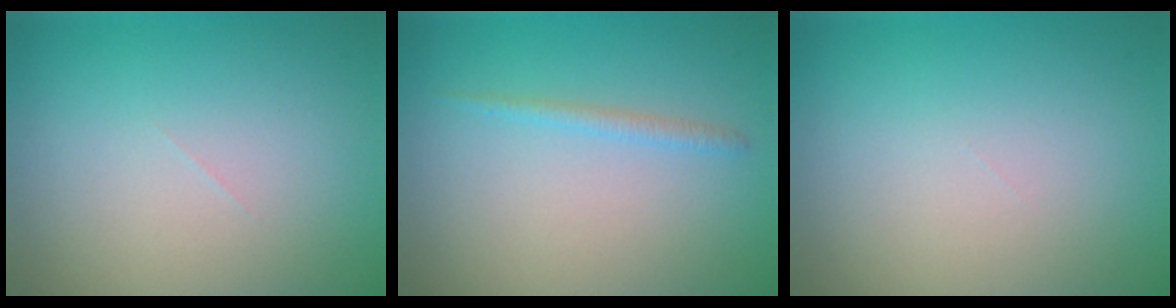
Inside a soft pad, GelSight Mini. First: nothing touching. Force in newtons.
{"total": 1.0, "press": 1.0, "slide": 0.1}
{"total": 0.0}